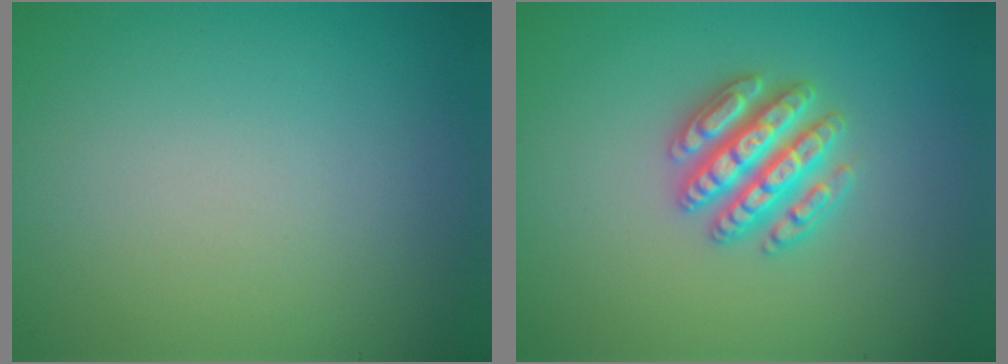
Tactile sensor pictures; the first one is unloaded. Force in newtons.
{"total": 4.5, "press": 4.4, "slide": 0.8}